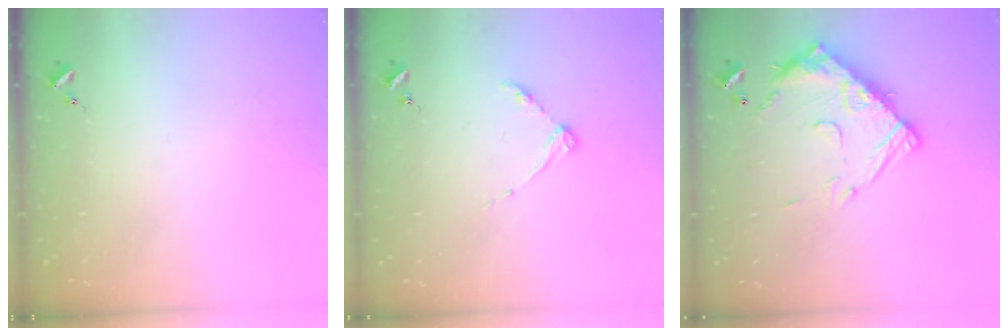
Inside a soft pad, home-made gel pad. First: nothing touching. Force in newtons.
{"total": 4.9, "press": 4.8, "slide": 0.7}
{"total": 15.4, "press": 15.4, "slide": 1.4}